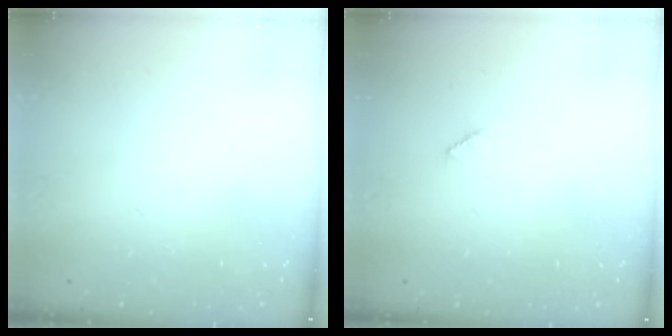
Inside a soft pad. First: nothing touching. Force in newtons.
{"total": 2.5, "press": 2.5, "slide": 0.3}